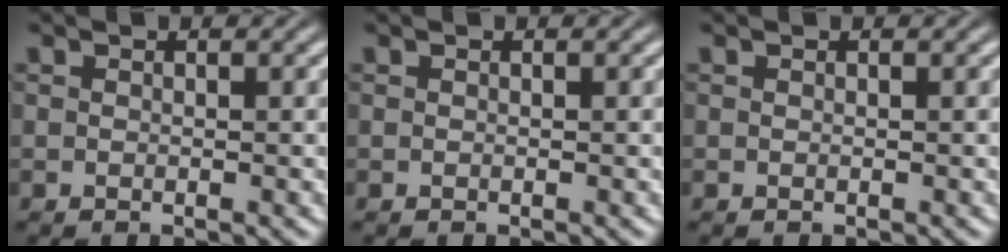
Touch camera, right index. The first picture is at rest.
{"total": 0.0}
{"total": 0.0}